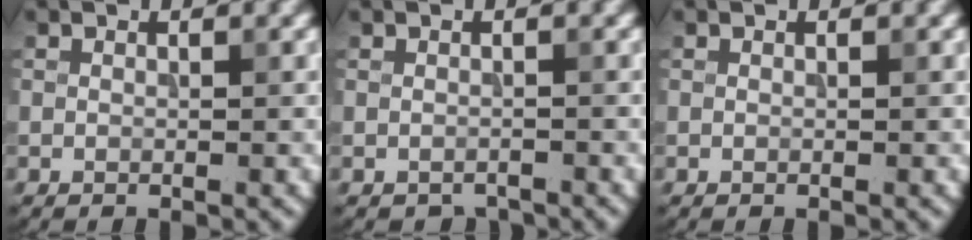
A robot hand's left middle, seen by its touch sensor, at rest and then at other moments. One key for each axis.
{"total": 1.0, "fx": -0.9, "fy": 0.4, "fz": 0.1, "tx": -0.002, "ty": -0.004, "tz": -0.016}
{"total": 0.0}